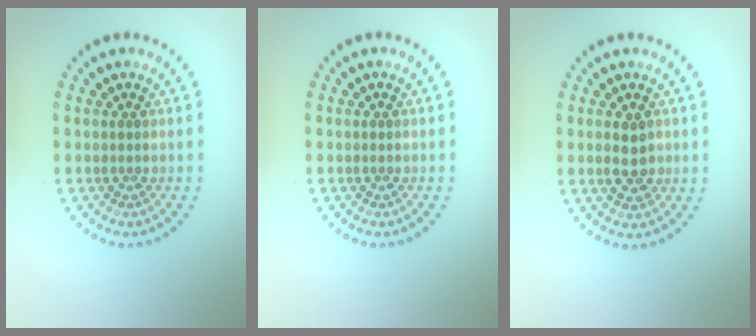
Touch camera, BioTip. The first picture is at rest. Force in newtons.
{"total": 0.0}
{"total": 2.4, "press": 2.4, "slide": 0.1}